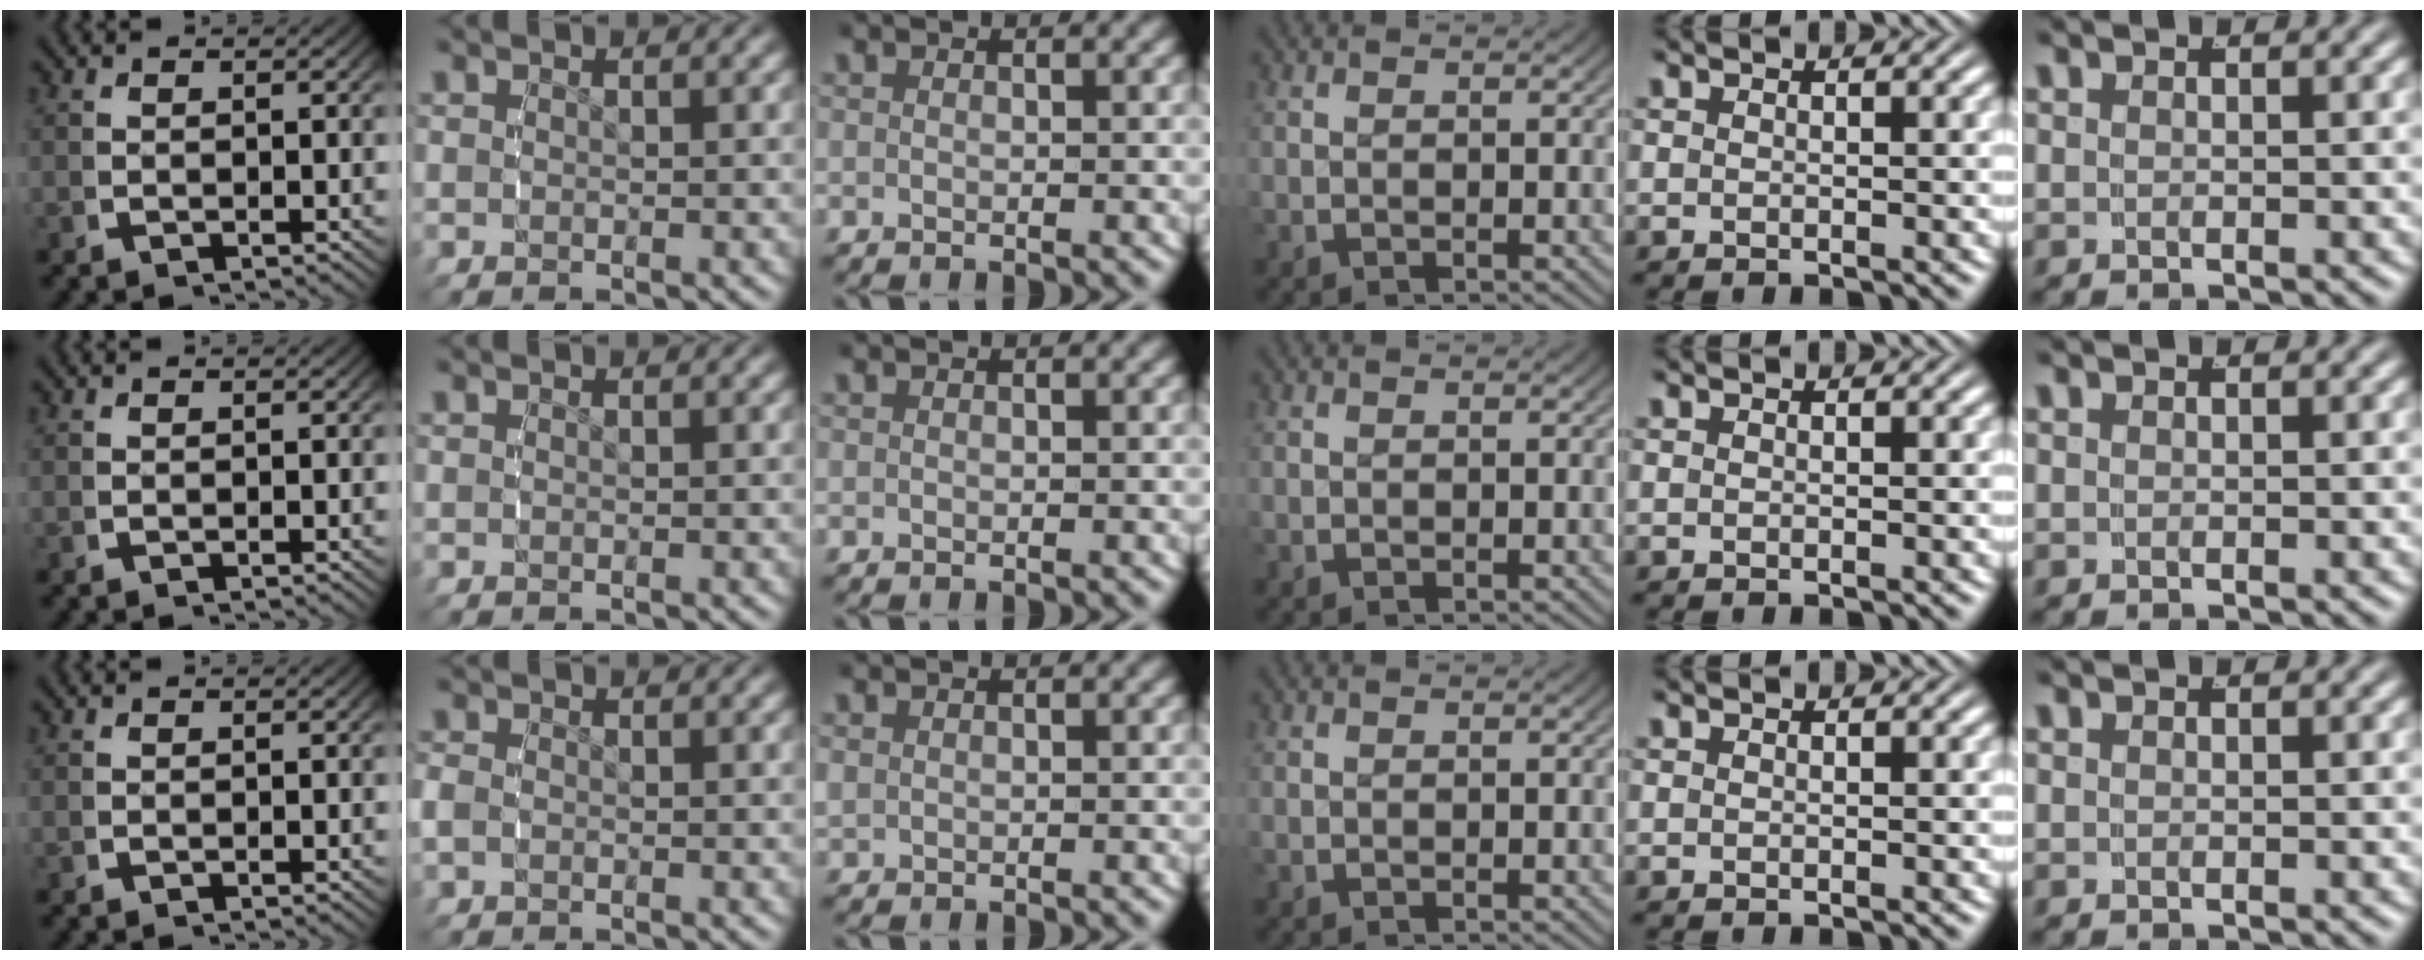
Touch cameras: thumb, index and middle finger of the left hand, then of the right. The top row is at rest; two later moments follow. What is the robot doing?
{"motion": "grasp_and_lifting", "object": "bottle cap"}